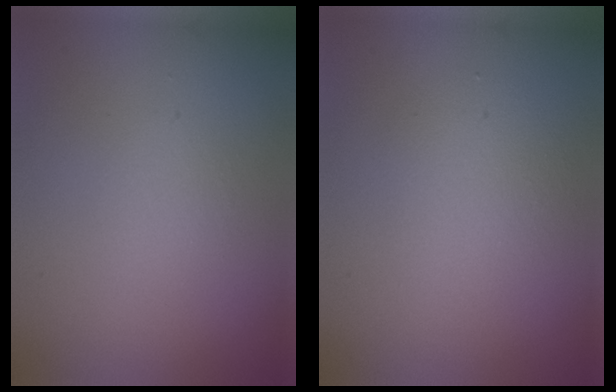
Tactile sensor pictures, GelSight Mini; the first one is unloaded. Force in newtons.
{"total": 2.3, "press": 2.3, "slide": 0.1}